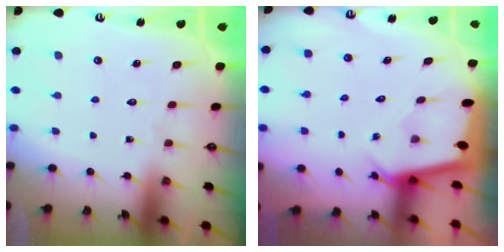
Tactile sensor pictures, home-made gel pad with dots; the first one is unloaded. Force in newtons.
{"total": 2.3, "press": 2.3, "slide": 0.1}